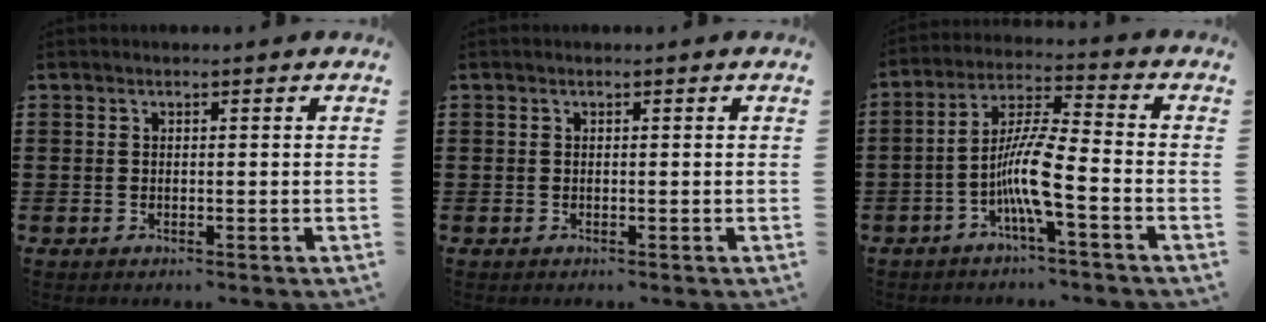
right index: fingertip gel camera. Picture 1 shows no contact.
{"total": 0.0}
{"total": 8.5, "force": [-3.4, 1.0, 7.8], "torque": [-0.164, -0.010, -0.070]}